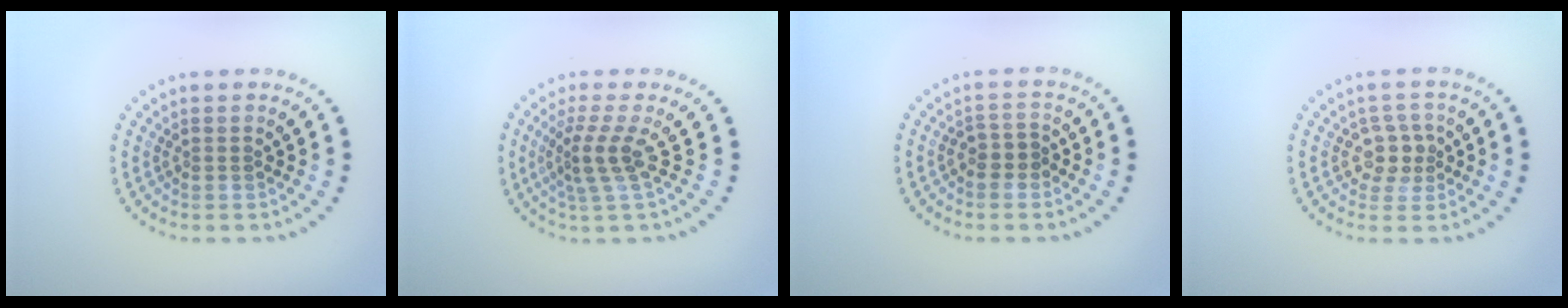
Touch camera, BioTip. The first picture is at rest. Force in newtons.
{"total": 2.9, "press": 2.0, "slide": 2.1}
{"total": 1.8, "press": 1.4, "slide": 1.1}
{"total": 2.5, "press": 2.2, "slide": 1.2}